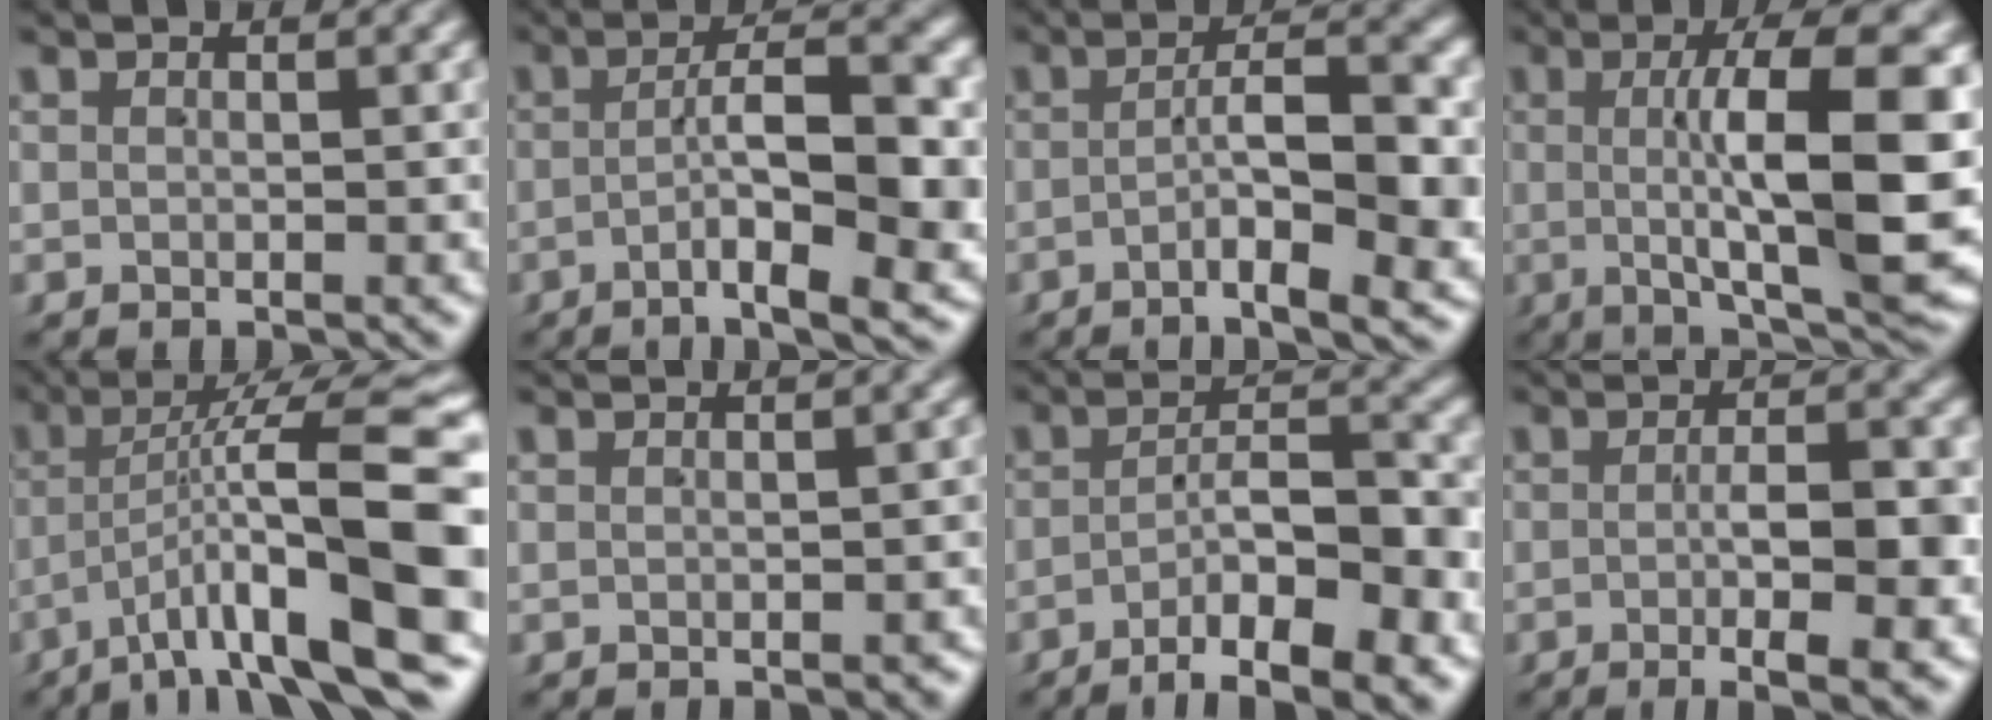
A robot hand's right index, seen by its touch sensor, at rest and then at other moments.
{"total": 8.5, "force": [-2.4, 2.1, 7.9], "torque": [-0.107, -0.014, -0.029]}
{"total": 7.0, "force": [-2.7, 1.3, 6.3], "torque": [-0.091, -0.009, -0.035]}
{"total": 13.1, "force": [0.7, 3.4, 12.6], "torque": [-0.176, 0.002, 0.020]}
{"total": 12.7, "force": [-3.2, 3.4, 11.9], "torque": [-0.164, -0.004, -0.036]}
{"total": 1.2, "force": [-0.5, 0.5, 0.9], "torque": [-0.008, -0.001, -0.005]}
{"total": 9.4, "force": [-6.4, 3.2, 6.1], "torque": [-0.071, -0.008, -0.095]}
{"total": 6.9, "force": [-2.2, 1.5, 6.4], "torque": [-0.090, -0.012, -0.028]}